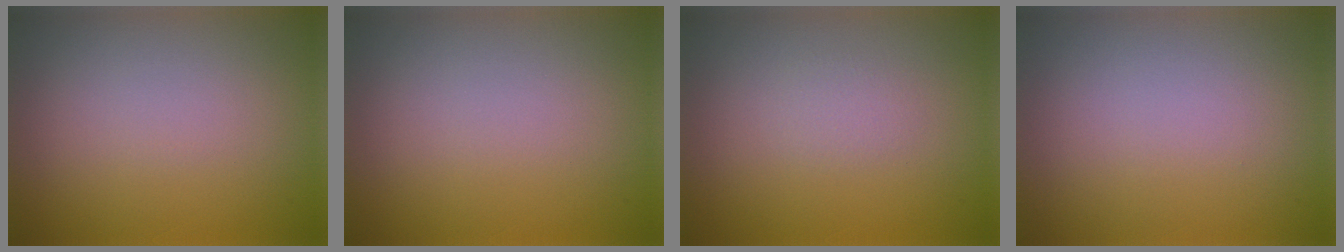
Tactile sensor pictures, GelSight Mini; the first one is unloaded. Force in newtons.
{"total": 0.0}
{"total": 0.9, "press": 0.8, "slide": 0.1}
{"total": 0.0}